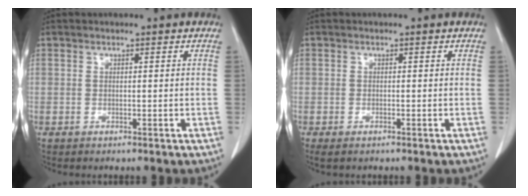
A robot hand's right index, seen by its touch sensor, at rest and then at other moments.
{"total": 1.4, "force": [-1.0, 0.5, 0.9], "torque": [-0.015, -0.003, -0.010]}